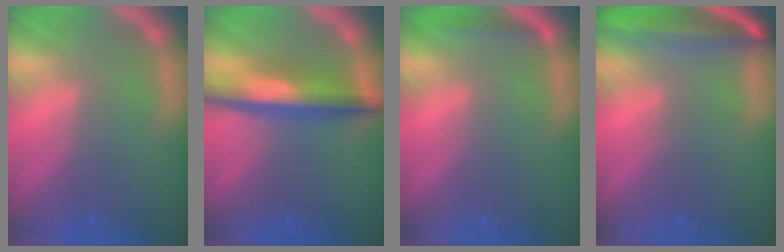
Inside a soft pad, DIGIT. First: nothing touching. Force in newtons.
{"total": 6.0}
{"total": 1.4}
{"total": 7.5}